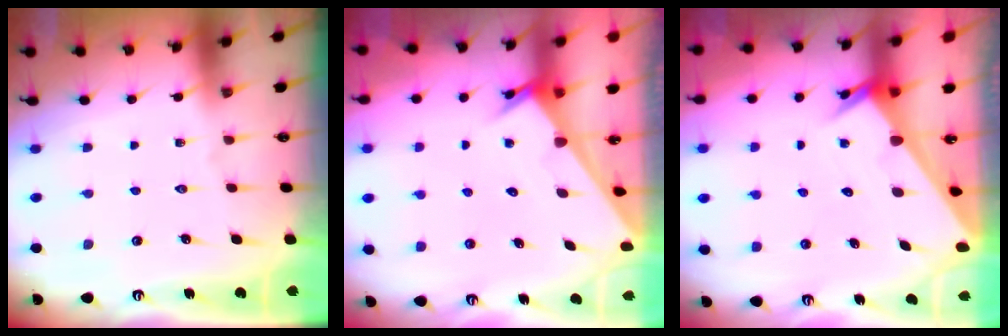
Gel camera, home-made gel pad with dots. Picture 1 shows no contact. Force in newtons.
{"total": 2.4, "press": 2.4, "slide": 0.1}
{"total": 2.0, "press": 2.0, "slide": 0.1}